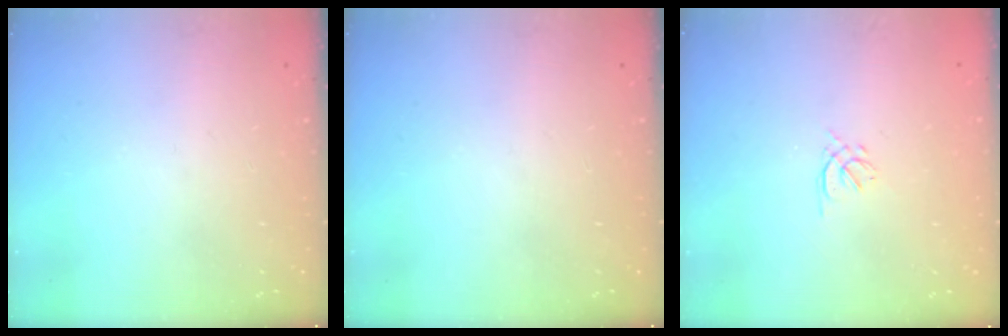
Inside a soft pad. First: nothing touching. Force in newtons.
{"total": 0.0}
{"total": 1.6, "press": 1.5, "slide": 0.5}